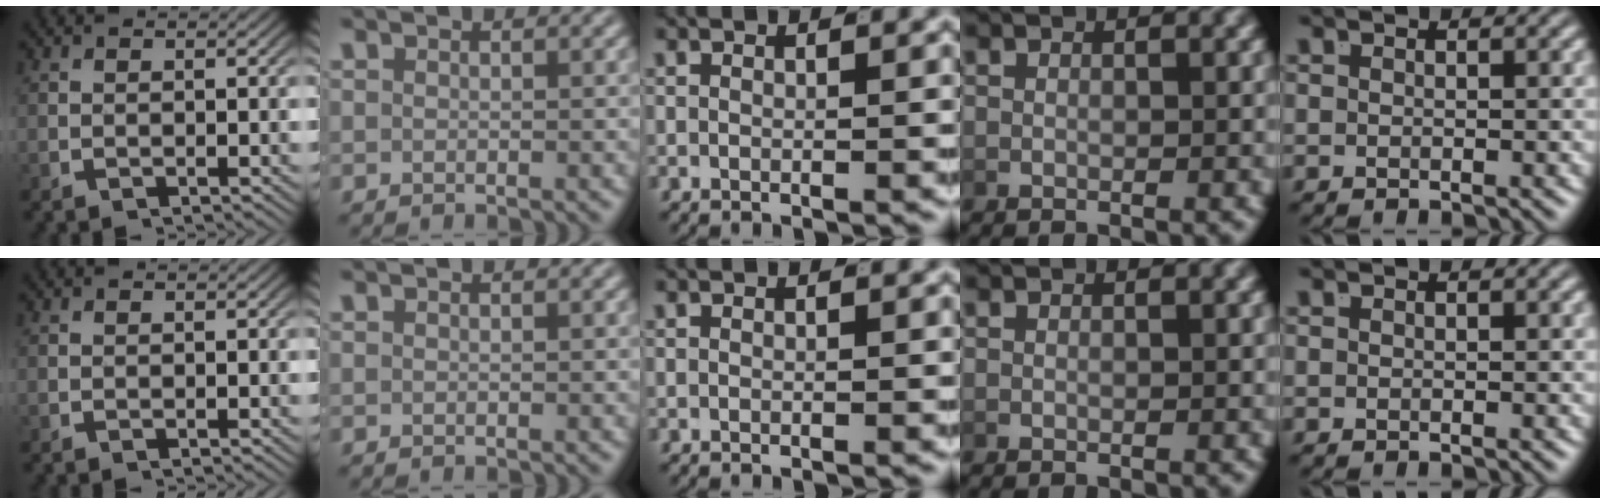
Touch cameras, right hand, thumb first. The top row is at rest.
{}